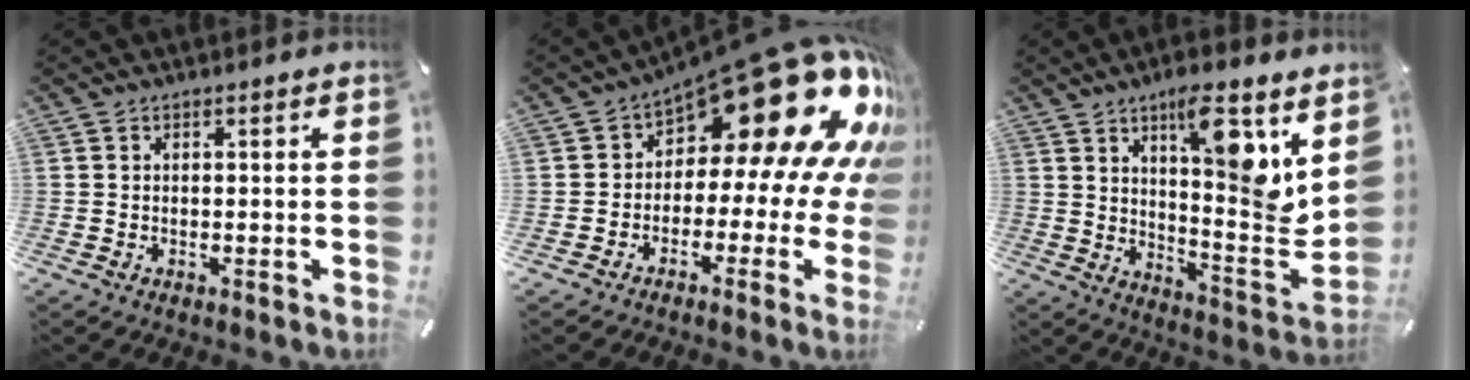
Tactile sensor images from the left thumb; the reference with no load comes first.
{"total": 24.9, "force": [12.0, 10.8, 19.0], "torque": [-0.267, -0.100, 0.214]}
{"total": 13.4, "force": [7.8, 2.4, 10.6], "torque": [-0.138, -0.073, 0.123]}